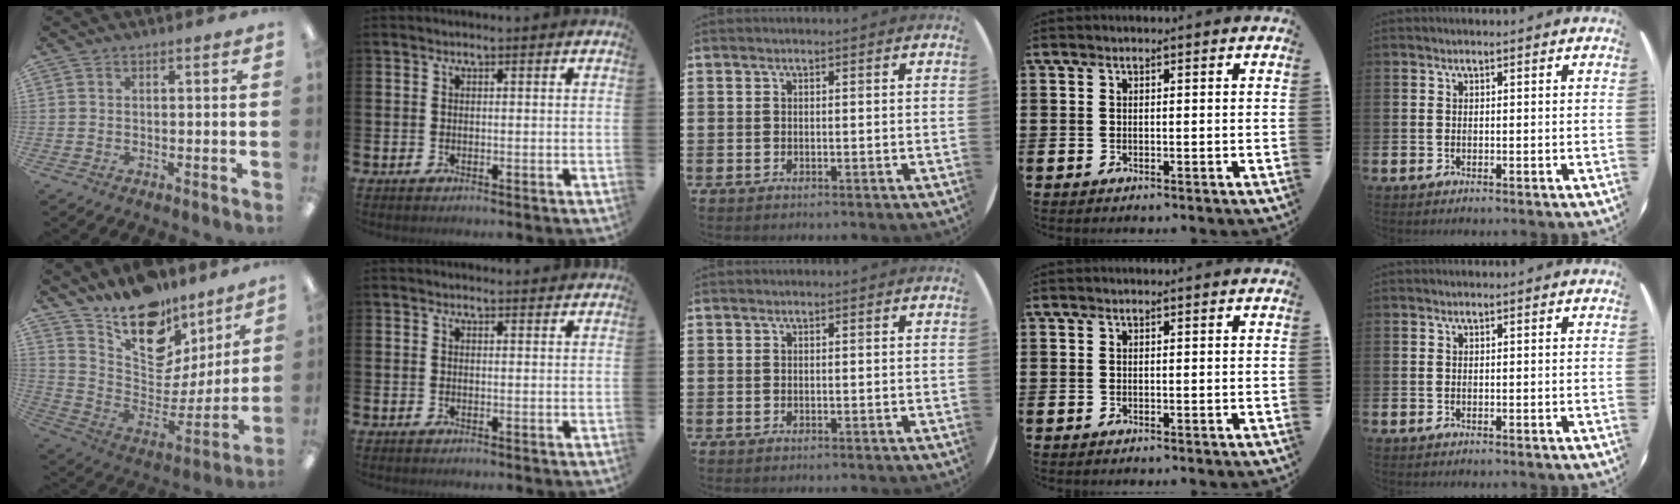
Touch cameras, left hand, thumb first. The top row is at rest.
{"thumb": {"total": 17.7, "force": [13.3, 9.3, 7.2], "torque": [-0.116, -0.108, 0.239]}, "index": {"total": 0.8, "force": [0.8, 0.2, 0.1], "torque": [0.008, -0.002, 0.013]}}